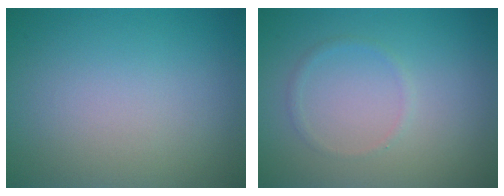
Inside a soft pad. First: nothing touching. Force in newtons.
{"total": 0.7, "press": 0.7, "slide": 0.1}